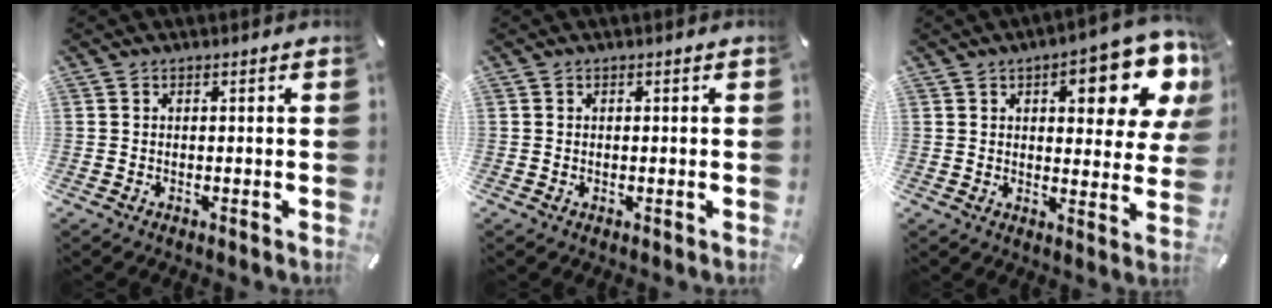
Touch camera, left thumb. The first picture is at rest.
{"total": 0.0}
{"total": 15.7, "force": [7.3, 6.3, 12.4], "torque": [-0.151, -0.033, 0.113]}